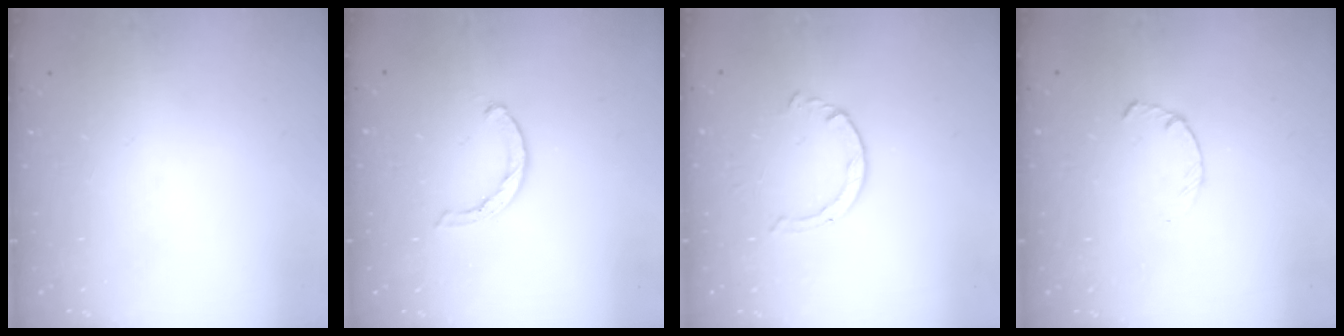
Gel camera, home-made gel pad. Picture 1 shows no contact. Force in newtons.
{"total": 3.5, "press": 3.5, "slide": 0.3}
{"total": 2.6, "press": 2.6, "slide": 0.3}
{"total": 2.4, "press": 2.3, "slide": 0.4}